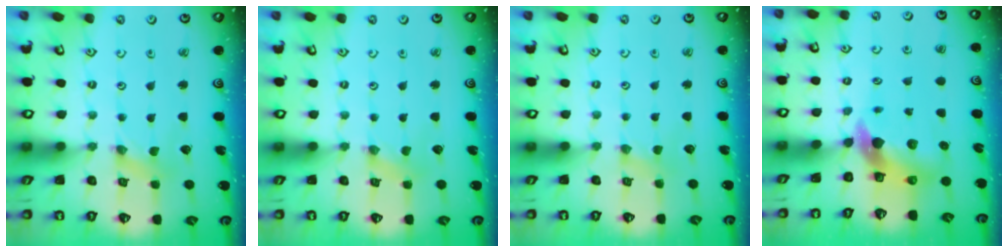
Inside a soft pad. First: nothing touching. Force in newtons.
{"total": 0.7, "press": 0.7, "slide": 0.2}
{"total": 1.5, "press": 1.4, "slide": 0.3}
{"total": 6.9, "press": 6.9, "slide": 1.0}